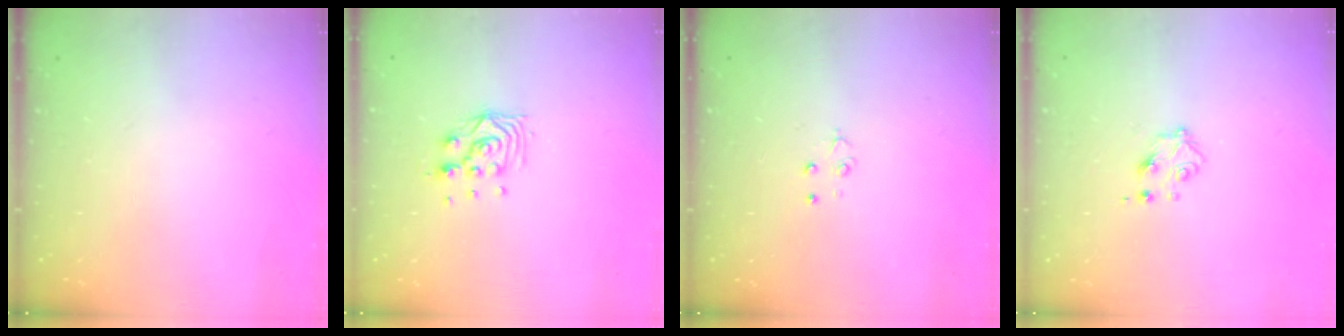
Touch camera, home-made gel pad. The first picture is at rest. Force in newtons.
{"total": 8.8, "press": 8.8, "slide": 0.7}
{"total": 2.8, "press": 2.8, "slide": 0.3}
{"total": 4.6, "press": 4.5, "slide": 0.6}